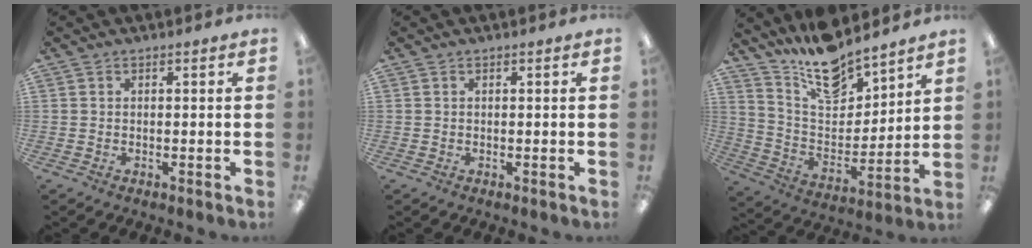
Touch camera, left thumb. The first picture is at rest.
{"total": 0.0}
{"total": 16.2, "force": [13.7, 5.6, 6.6], "torque": [-0.129, -0.092, 0.246]}